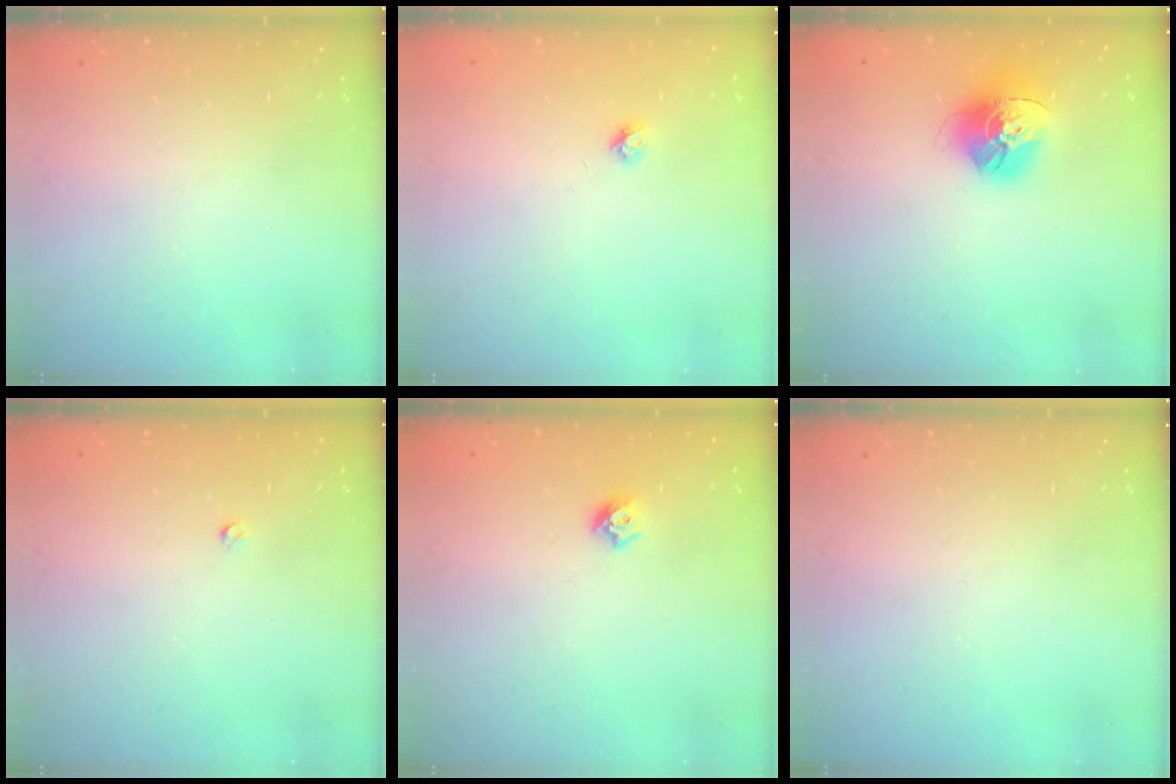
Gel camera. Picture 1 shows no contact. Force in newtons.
{"total": 3.7, "press": 3.7, "slide": 0.4}
{"total": 16.3, "press": 16.2, "slide": 1.5}
{"total": 2.6, "press": 2.5, "slide": 0.4}
{"total": 5.4, "press": 5.3, "slide": 1.0}
{"total": 0.0}